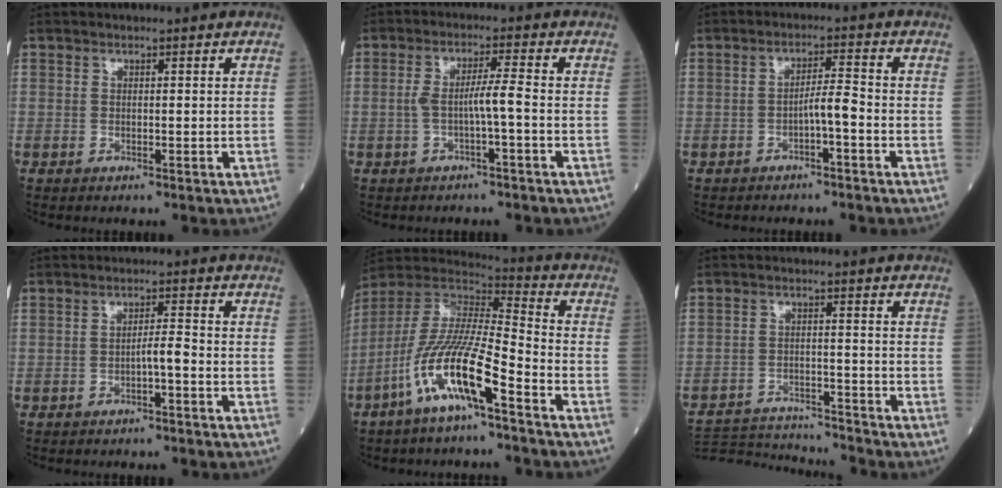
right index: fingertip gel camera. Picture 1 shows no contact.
{"total": 4.1, "force": [-1.0, -0.1, 3.9], "torque": [-0.075, 0.012, -0.017]}
{"total": 3.1, "force": [-1.5, 0.1, 2.8], "torque": [-0.043, 0.006, -0.026]}
{"total": 2.3, "force": [-1.0, 0.1, 2.1], "torque": [-0.030, 0.003, -0.021]}
{"total": 14.7, "force": [-7.5, 1.5, 12.5], "torque": [-0.261, -0.016, -0.147]}
{"total": 12.2, "force": [-12.0, -0.3, 2.0], "torque": [-0.034, 0.003, -0.194]}